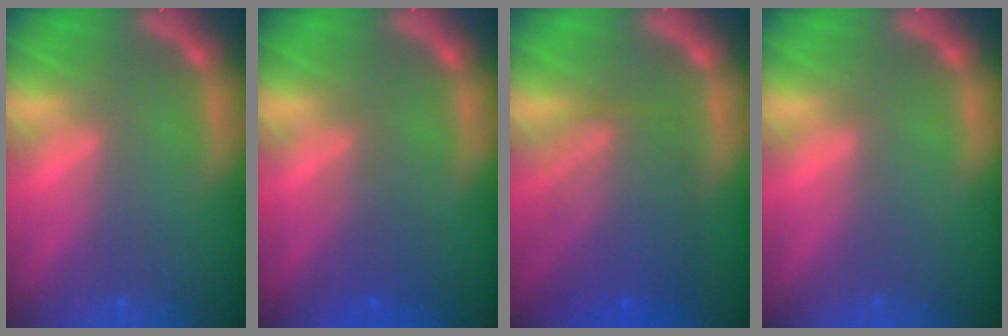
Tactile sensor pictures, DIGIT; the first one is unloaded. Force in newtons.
{"total": 2.5}
{"total": 7.1}
{"total": 0.0}